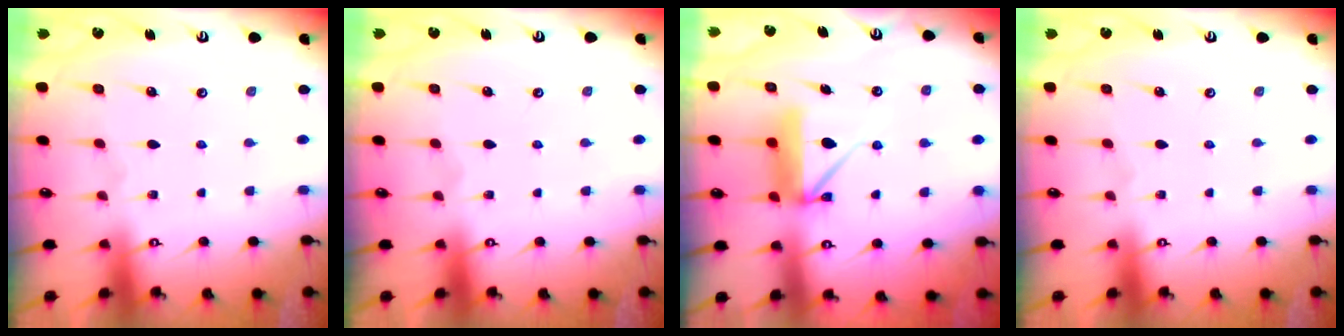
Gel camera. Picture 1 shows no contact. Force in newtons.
{"total": 0.0}
{"total": 9.6, "press": 9.5, "slide": 1.0}
{"total": 0.0}